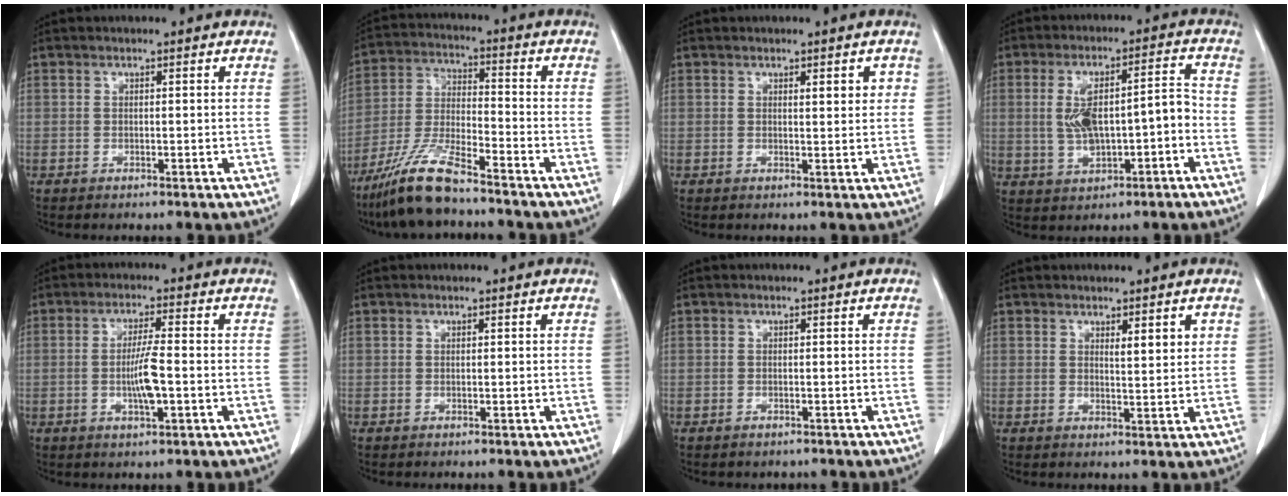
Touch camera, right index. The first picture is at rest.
{"total": 10.8, "force": [-8.5, 1.2, 6.6], "torque": [-0.143, -0.022, -0.162]}
{"total": 2.3, "force": [0.9, 0.8, 2.0], "torque": [-0.027, 0.000, 0.013]}
{"total": 9.6, "force": [-1.2, 3.7, 8.7], "torque": [-0.155, 0.033, -0.007]}
{"total": 5.3, "force": [-0.9, 0.4, 5.2], "torque": [-0.101, -0.003, -0.015]}
{"total": 0.0}
{"total": 1.3, "force": [-1.1, 0.6, 0.3], "torque": [-0.014, -0.003, -0.011]}
{"total": 2.8, "force": [1.5, 0.5, 2.3], "torque": [-0.038, -0.007, 0.025]}